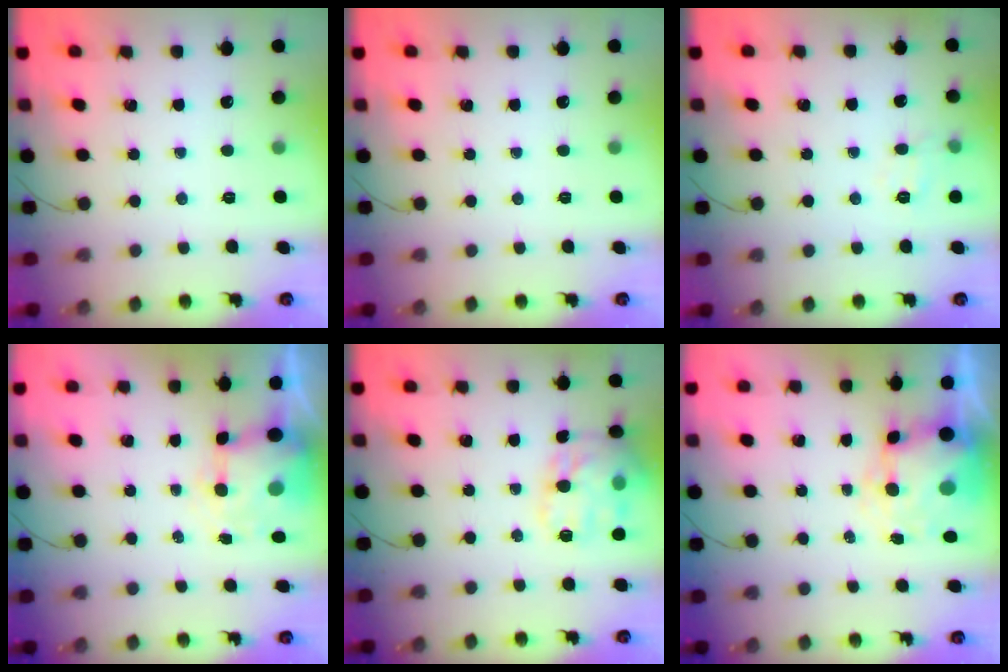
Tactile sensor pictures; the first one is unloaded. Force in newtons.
{"total": 0.0}
{"total": 7.2, "press": 7.2, "slide": 1.0}
{"total": 7.0, "press": 6.9, "slide": 1.3}
{"total": 16.7, "press": 16.7, "slide": 0.9}
{"total": 8.4, "press": 8.1, "slide": 1.9}